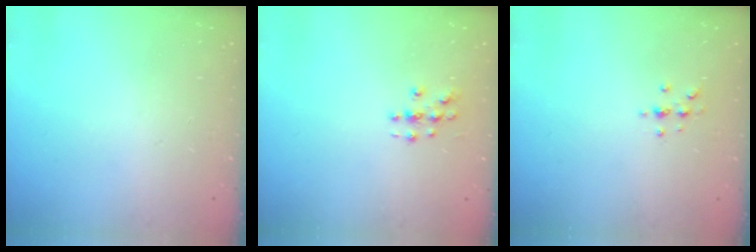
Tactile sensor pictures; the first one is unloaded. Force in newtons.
{"total": 3.1, "press": 3.1, "slide": 0.2}
{"total": 3.3, "press": 3.2, "slide": 0.4}